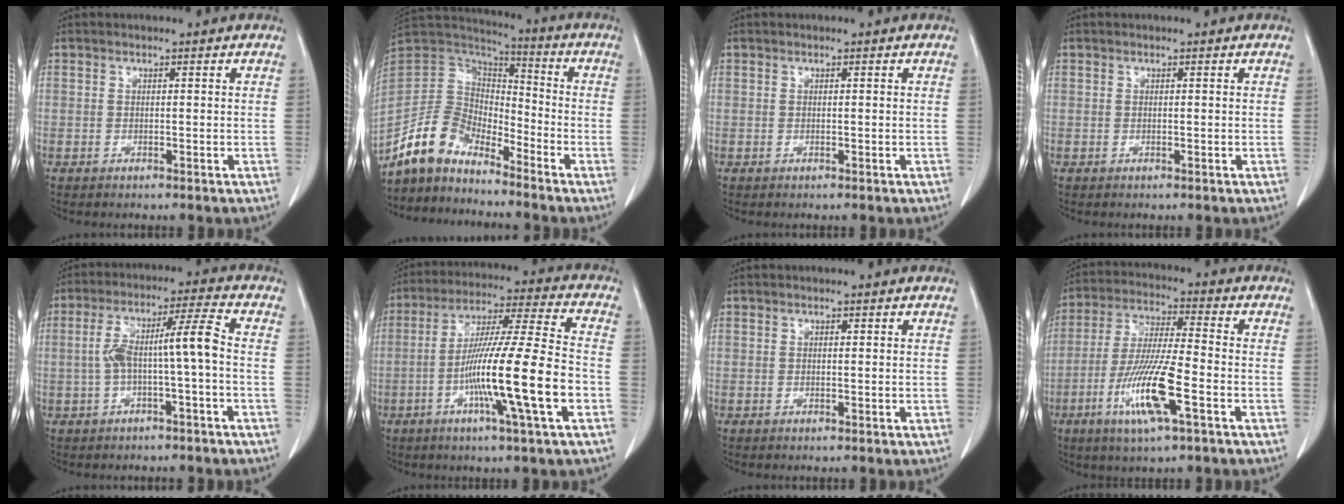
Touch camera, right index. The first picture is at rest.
{"total": 12.3, "force": [-10.4, 4.9, 4.5], "torque": [-0.102, 0.027, -0.207]}
{"total": 0.0}
{"total": 0.0}
{"total": 8.9, "force": [-0.9, 1.0, 8.8], "torque": [-0.166, 0.039, -0.014]}
{"total": 17.6, "force": [-5.2, -0.2, 16.8], "torque": [-0.297, -0.009, -0.094]}
{"total": 0.6, "force": [0.1, 0.3, 0.5], "torque": [-0.015, 0.001, 0.003]}
{"total": 13.3, "force": [-5.1, 1.4, 12.2], "torque": [-0.250, -0.017, -0.094]}